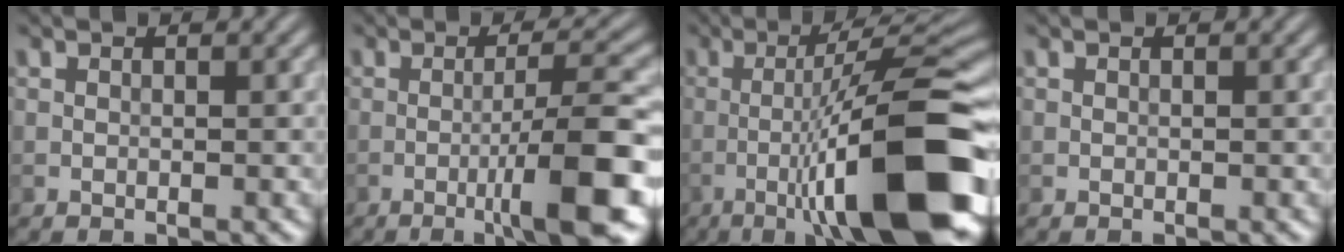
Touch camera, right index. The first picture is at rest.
{"total": 7.7, "force": [-2.2, 1.0, 7.4], "torque": [-0.103, 0.012, -0.041]}
{"total": 14.7, "force": [-4.6, 2.3, 13.7], "torque": [-0.200, 0.018, -0.067]}
{"total": 0.0}